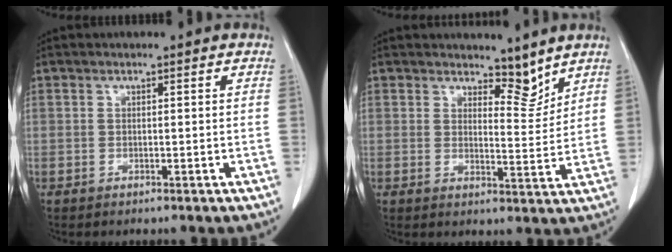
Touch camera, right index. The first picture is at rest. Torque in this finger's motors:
{"motor_torque": [0.00, 0.11, 0.01, 0.00]}